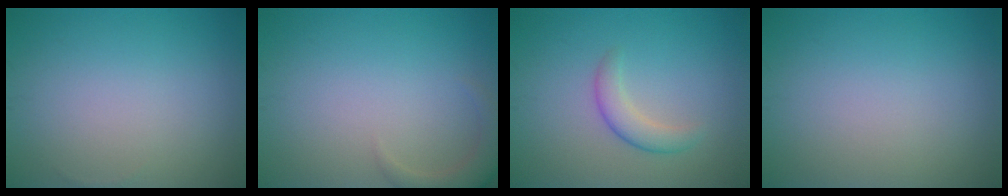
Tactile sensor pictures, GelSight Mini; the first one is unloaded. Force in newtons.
{"total": 2.6, "press": 2.6, "slide": 0.3}
{"total": 2.3, "press": 2.3, "slide": 0.1}
{"total": 0.0}